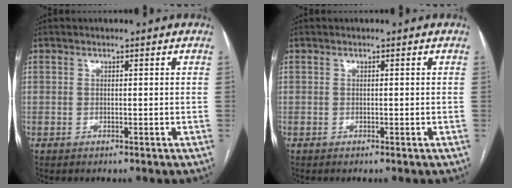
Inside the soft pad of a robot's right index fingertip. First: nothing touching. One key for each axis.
{"total": 0.0}